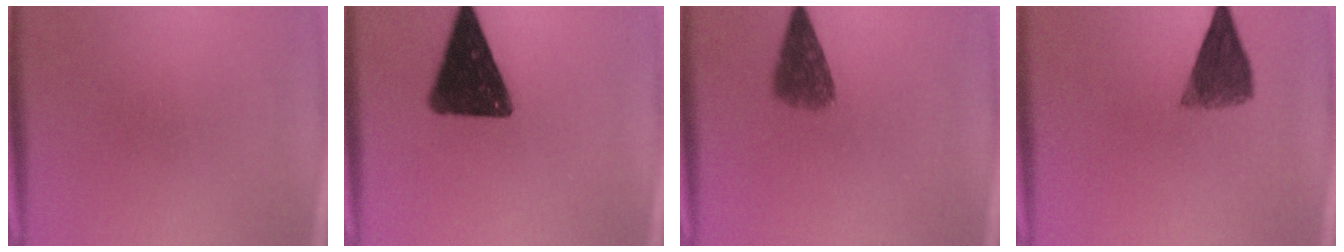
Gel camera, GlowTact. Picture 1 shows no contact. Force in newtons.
{"total": 14.3}
{"total": 5.5}
{"total": 7.1}